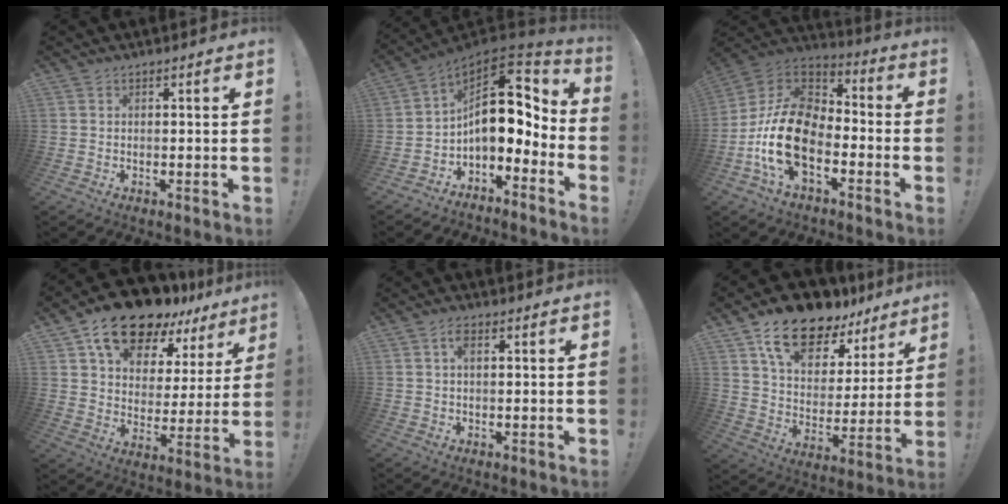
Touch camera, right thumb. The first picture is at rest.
{"total": 15.3, "force": [1.2, 9.0, 12.3], "torque": [-0.195, -0.004, 0.024]}
{"total": 19.8, "force": [-6.8, 12.1, 14.1], "torque": [-0.294, 0.035, -0.107]}
{"total": 17.7, "force": [13.0, 8.4, 8.7], "torque": [-0.155, -0.084, 0.230]}
{"total": 3.3, "force": [1.1, 1.6, 2.6], "torque": [-0.043, 0.001, 0.016]}
{"total": 16.3, "force": [12.1, 7.7, 7.7], "torque": [-0.142, -0.081, 0.219]}